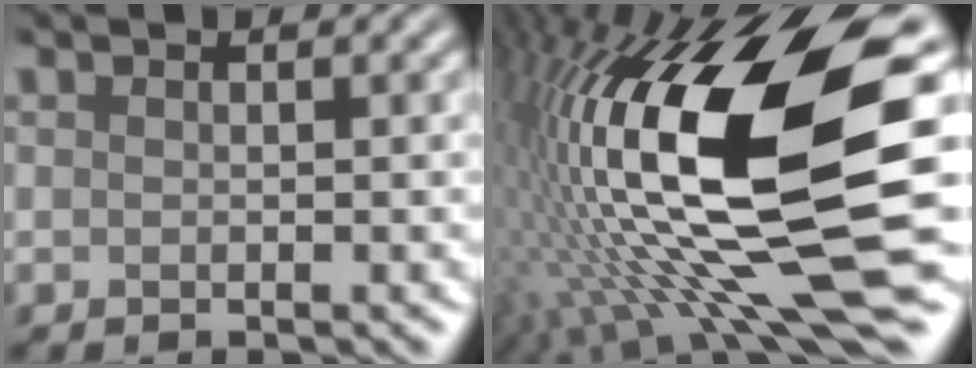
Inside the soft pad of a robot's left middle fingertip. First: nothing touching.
{"total": 19.0, "force": [-0.4, 6.1, 18.0], "torque": [-0.336, -0.014, 0.000]}